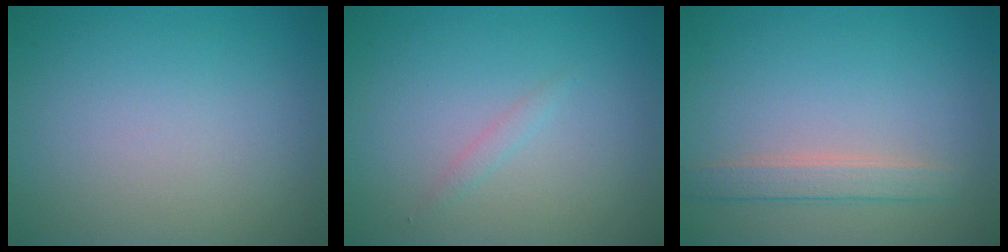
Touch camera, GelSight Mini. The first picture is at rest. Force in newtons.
{"total": 0.7, "press": 0.7, "slide": 0.1}
{"total": 2.2, "press": 2.2, "slide": 0.1}